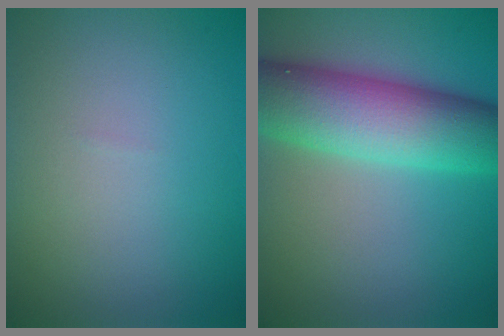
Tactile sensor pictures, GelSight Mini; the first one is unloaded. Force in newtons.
{"total": 9.9, "press": 9.9, "slide": 0.3}